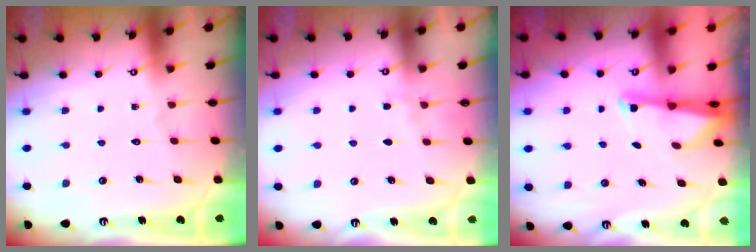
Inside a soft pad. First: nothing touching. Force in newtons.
{"total": 2.8, "press": 2.8, "slide": 0.5}
{"total": 1.8, "press": 1.8, "slide": 0.4}